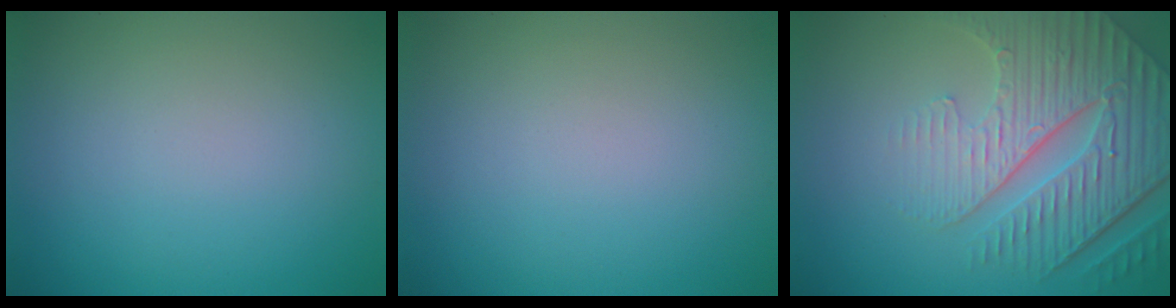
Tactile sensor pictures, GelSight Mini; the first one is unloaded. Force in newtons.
{"total": 0.0}
{"total": 7.4, "press": 5.6, "slide": 4.8}